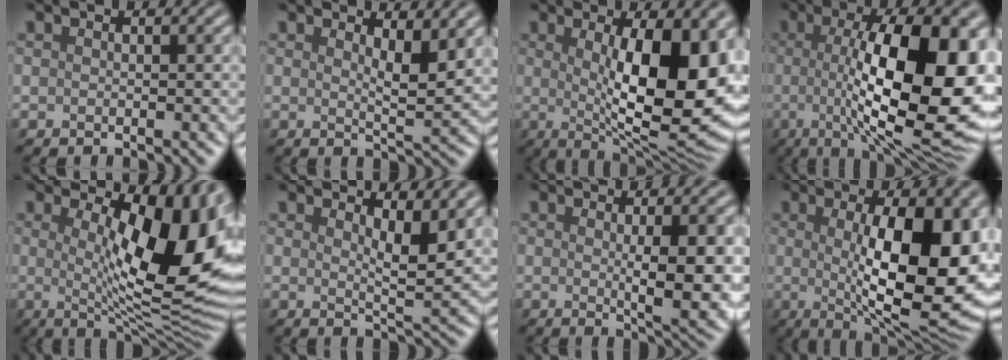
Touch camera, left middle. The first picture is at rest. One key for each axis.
{"total": 3.3, "fx": 1.7, "fy": 0.9, "fz": 2.7, "tx": -0.041, "ty": -0.008, "tz": 0.027}
{"total": 13.1, "fx": 0.8, "fy": 4.5, "fz": 12.3, "tx": -0.151, "ty": -0.008, "tz": 0.012}
{"total": 14.5, "fx": 0.0, "fy": 4.5, "fz": 13.8, "tx": -0.189, "ty": -0.007, "tz": -0.004}
{"total": 13.4, "fx": 2.3, "fy": 4.7, "fz": 12.4, "tx": -0.153, "ty": -0.008, "tz": 0.033}
{"total": 3.7, "fx": 1.8, "fy": 1.0, "fz": 3.1, "tx": -0.047, "ty": -0.010, "tz": 0.029}
{"total": 6.1, "fx": 0.0, "fy": 1.3, "fz": 5.9, "tx": -0.086, "ty": -0.008, "tz": 0.006}
{"total": 13.1, "fx": 0.3, "fy": 4.3, "fz": 12.4, "tx": -0.162, "ty": -0.011, "tz": 0.007}